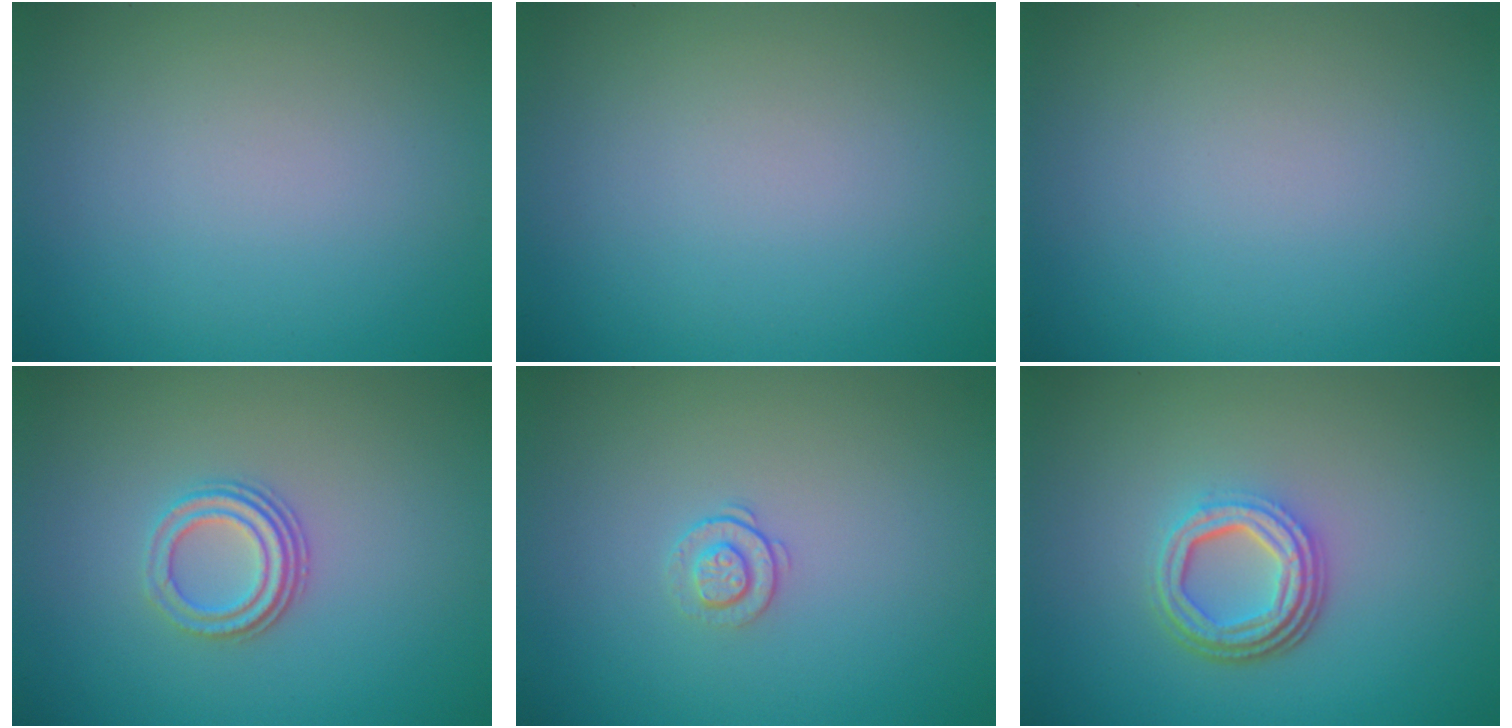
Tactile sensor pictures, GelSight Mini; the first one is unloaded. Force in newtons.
{"total": 0.0}
{"total": 0.0}
{"total": 2.9, "press": 2.2, "slide": 1.9}
{"total": 1.2, "press": 0.9, "slide": 0.8}
{"total": 4.4, "press": 3.3, "slide": 3.0}